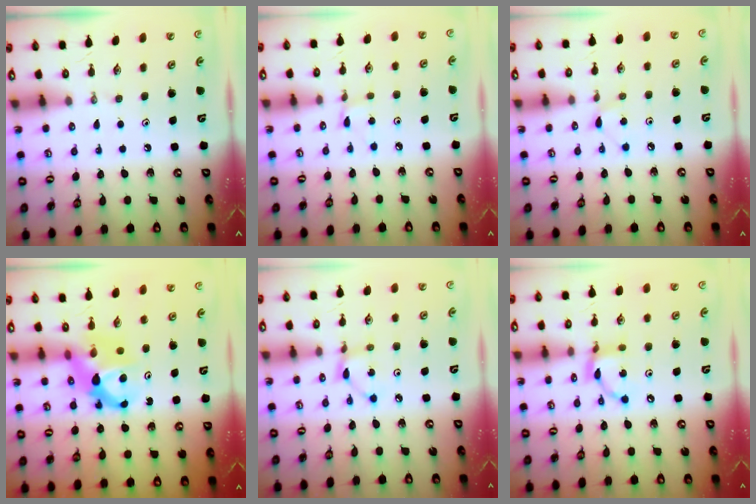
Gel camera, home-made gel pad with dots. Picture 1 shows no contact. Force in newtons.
{"total": 1.6, "press": 1.6, "slide": 0.2}
{"total": 3.8, "press": 3.8, "slide": 0.6}
{"total": 6.4, "press": 6.4, "slide": 0.5}
{"total": 2.6, "press": 2.6, "slide": 0.2}
{"total": 9.4, "press": 9.4, "slide": 0.4}